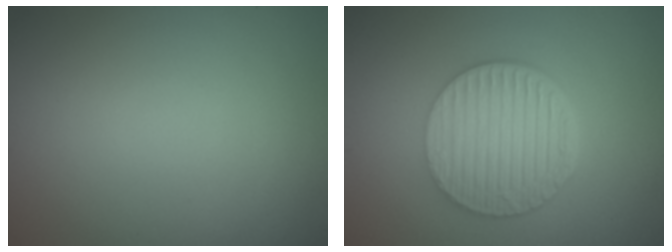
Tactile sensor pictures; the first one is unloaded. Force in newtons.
{"total": 7.1, "press": 4.8, "slide": 5.2}